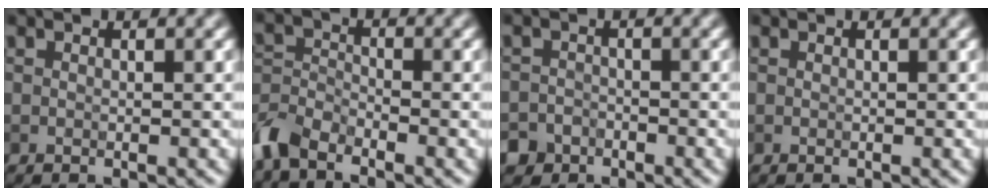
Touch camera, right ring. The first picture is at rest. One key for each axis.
{"total": 4.6, "fx": -3.6, "fy": 1.9, "fz": 2.1, "tx": -0.047, "ty": -0.003, "tz": -0.085}
{"total": 3.7, "fx": -2.8, "fy": 2.5, "fz": 0.2, "tx": 0.016, "ty": -0.003, "tz": -0.045}
{"total": 0.0}